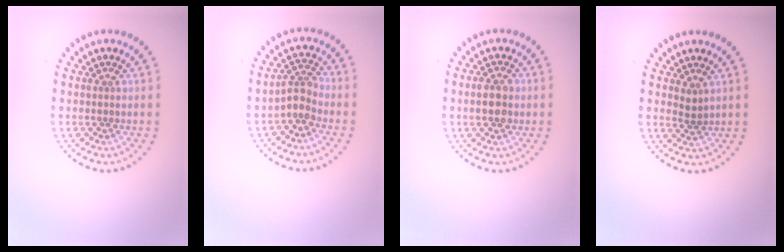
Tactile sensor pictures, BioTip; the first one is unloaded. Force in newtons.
{"total": 2.4, "press": 1.7, "slide": 1.6}
{"total": 2.4, "press": 2.4, "slide": 0.1}
{"total": 0.9, "press": 0.7, "slide": 0.5}